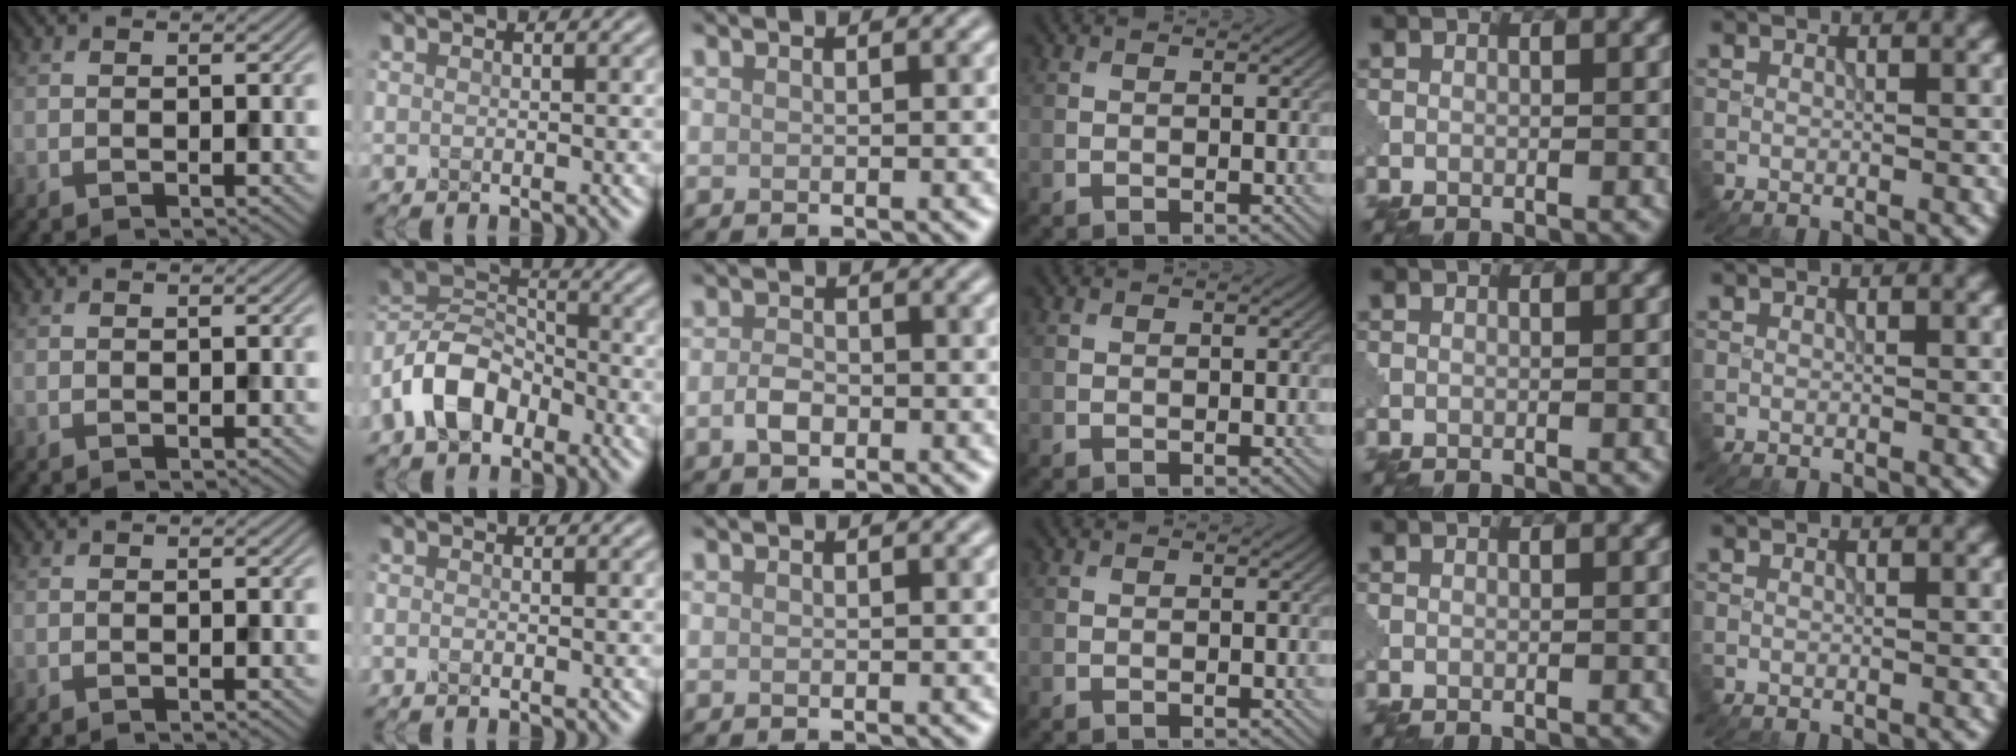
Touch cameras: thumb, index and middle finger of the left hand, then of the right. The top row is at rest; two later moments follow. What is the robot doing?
{"motion": "close", "object": "eyeshadow palette"}